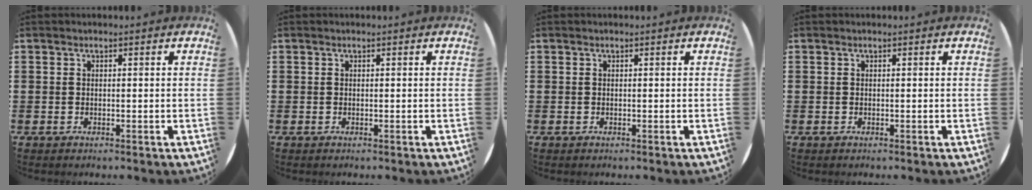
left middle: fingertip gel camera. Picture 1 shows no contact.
{"total": 0.0}
{"total": 0.0}
{"total": 0.0}